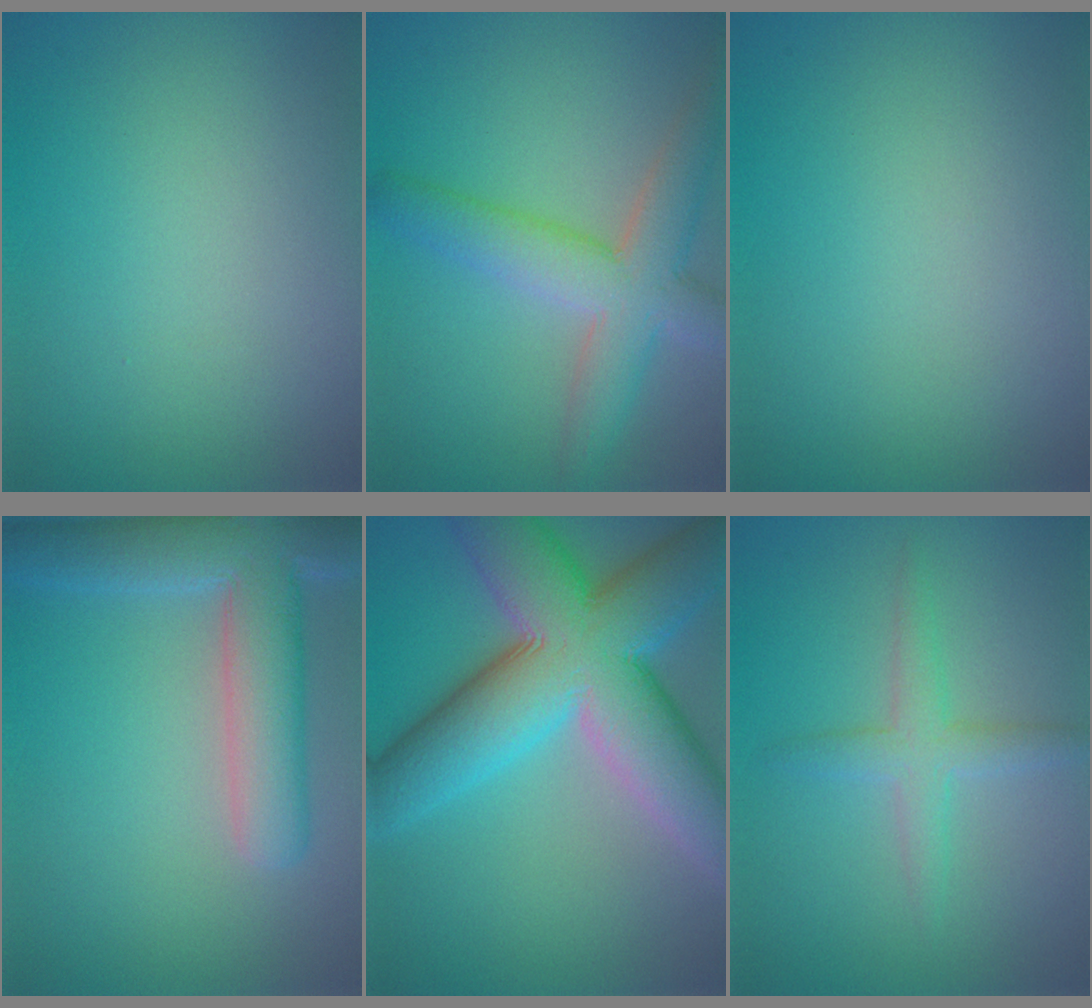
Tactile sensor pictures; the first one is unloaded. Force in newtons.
{"total": 6.1, "press": 6.1, "slide": 0.5}
{"total": 0.0}
{"total": 7.9, "press": 7.8, "slide": 0.8}
{"total": 14.1, "press": 14.1, "slide": 0.6}
{"total": 2.7, "press": 2.7, "slide": 0.0}